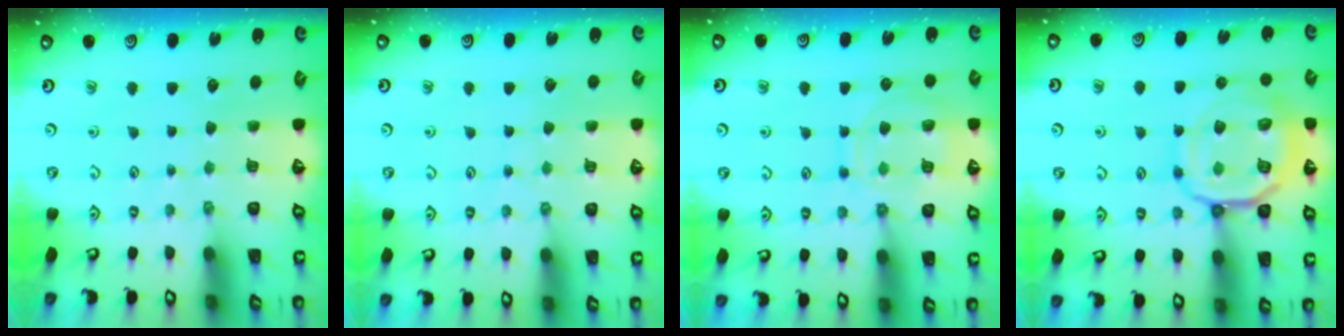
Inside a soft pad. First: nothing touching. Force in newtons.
{"total": 2.8, "press": 2.8, "slide": 0.5}
{"total": 12.4, "press": 12.3, "slide": 1.1}
{"total": 16.7, "press": 16.6, "slide": 1.9}